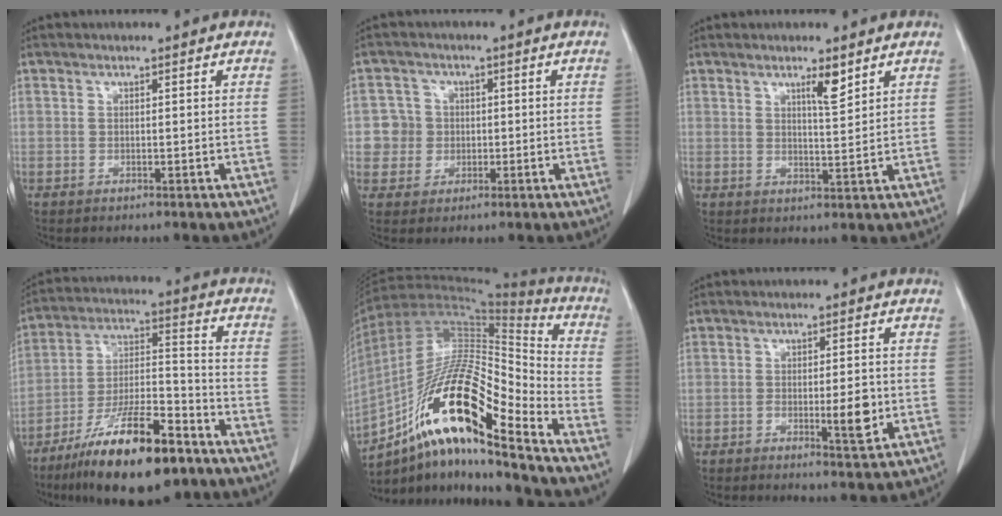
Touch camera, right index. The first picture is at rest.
{"total": 4.5, "force": [0.0, 4.5, 0.1], "torque": [0.008, 0.015, 0.002]}
{"total": 3.4, "force": [2.3, 0.3, 2.6], "torque": [-0.045, -0.003, 0.039]}
{"total": 19.0, "force": [-12.6, 4.4, 13.6], "torque": [-0.243, -0.011, -0.220]}
{"total": 21.1, "force": [-12.4, 3.5, 16.8], "torque": [-0.310, 0.006, -0.217]}
{"total": 4.7, "force": [-1.0, 1.0, 4.5], "torque": [-0.068, -0.005, -0.011]}